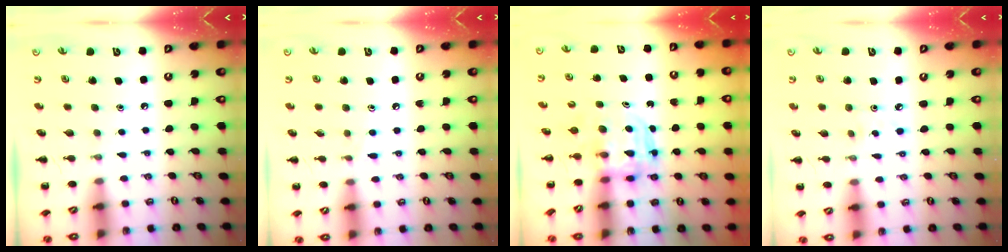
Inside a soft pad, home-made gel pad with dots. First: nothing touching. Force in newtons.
{"total": 4.6, "press": 4.2, "slide": 1.9}
{"total": 3.8, "press": 3.7, "slide": 0.2}
{"total": 2.1, "press": 2.0, "slide": 0.7}